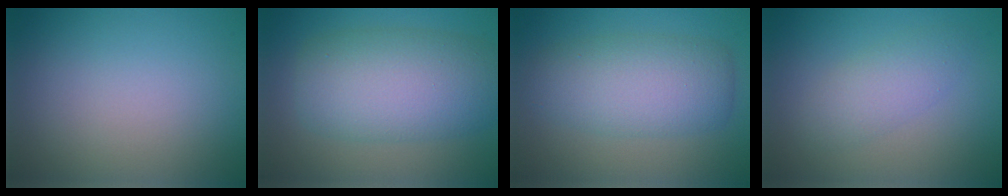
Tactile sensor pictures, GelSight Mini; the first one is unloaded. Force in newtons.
{"total": 8.4, "press": 8.3, "slide": 0.4}
{"total": 5.8, "press": 5.8, "slide": 0.2}
{"total": 2.7, "press": 2.7, "slide": 0.0}